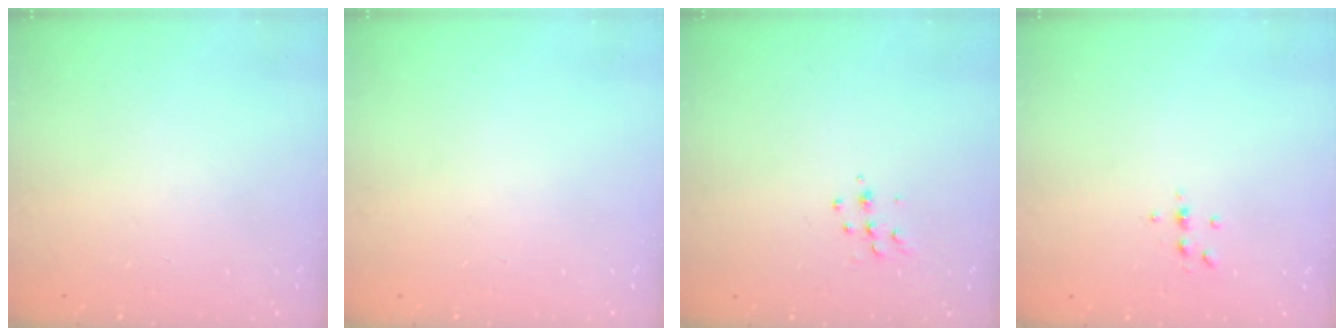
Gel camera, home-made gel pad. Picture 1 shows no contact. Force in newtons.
{"total": 0.0}
{"total": 5.4, "press": 5.4, "slide": 0.6}
{"total": 4.2, "press": 4.1, "slide": 0.5}